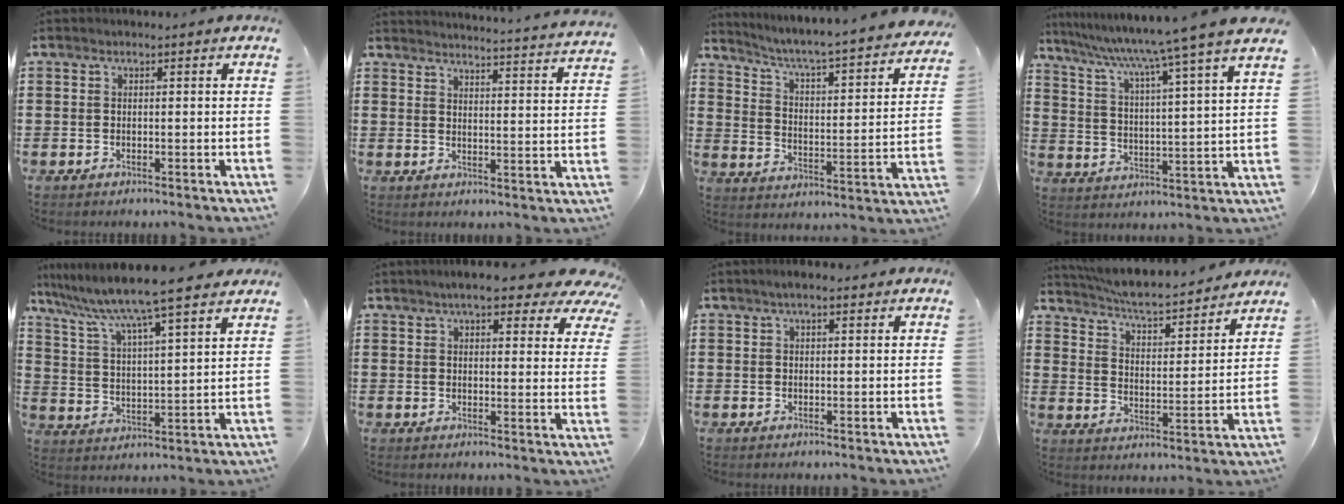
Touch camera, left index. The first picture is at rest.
{"total": 3.6, "force": [3.5, -0.9, 0.2], "torque": [-0.013, -0.036, 0.055]}
{"total": 3.5, "force": [3.0, -0.5, 1.7], "torque": [-0.052, -0.041, 0.035]}
{"total": 7.6, "force": [6.2, -1.9, 3.9], "torque": [-0.101, -0.052, 0.093]}
{"total": 8.6, "force": [7.5, -0.8, 4.1], "torque": [-0.110, -0.045, 0.120]}
{"total": 7.3, "force": [5.7, 1.6, 4.3], "torque": [-0.074, -0.015, 0.097]}
{"total": 1.9, "force": [1.1, 0.5, 1.5], "torque": [-0.029, 0.005, 0.019]}
{"total": 5.3, "force": [5.1, -0.1, 1.5], "torque": [-0.054, -0.040, 0.081]}